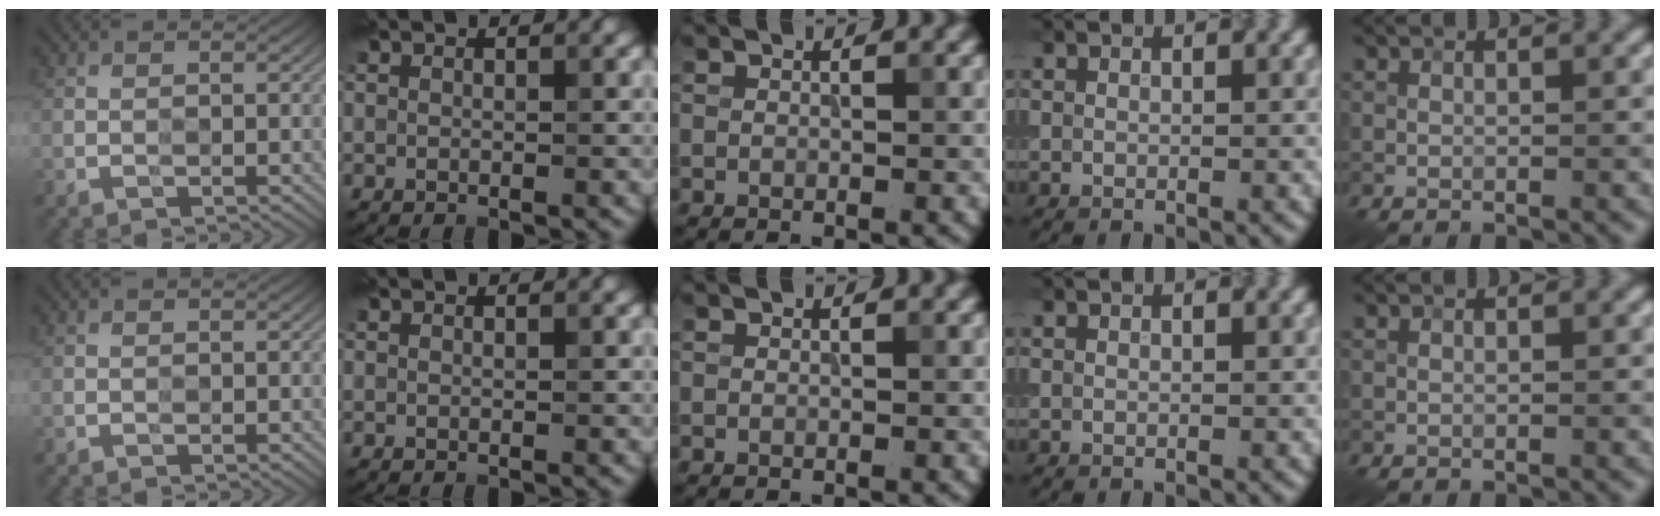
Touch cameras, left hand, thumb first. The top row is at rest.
{}